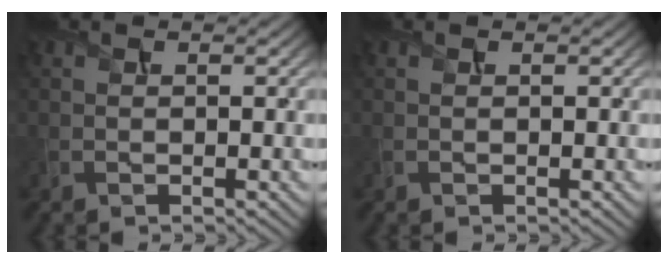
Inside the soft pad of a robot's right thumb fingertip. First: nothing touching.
{"total": 0.0}